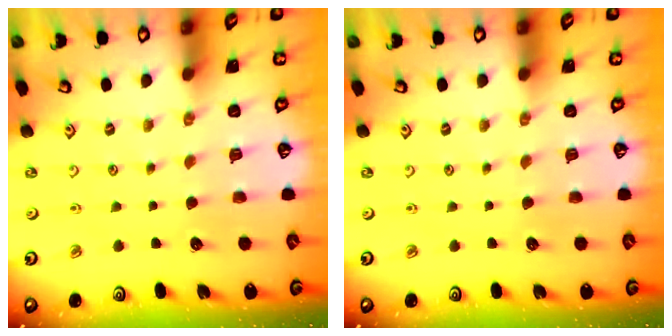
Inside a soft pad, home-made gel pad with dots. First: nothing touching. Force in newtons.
{"total": 0.0}